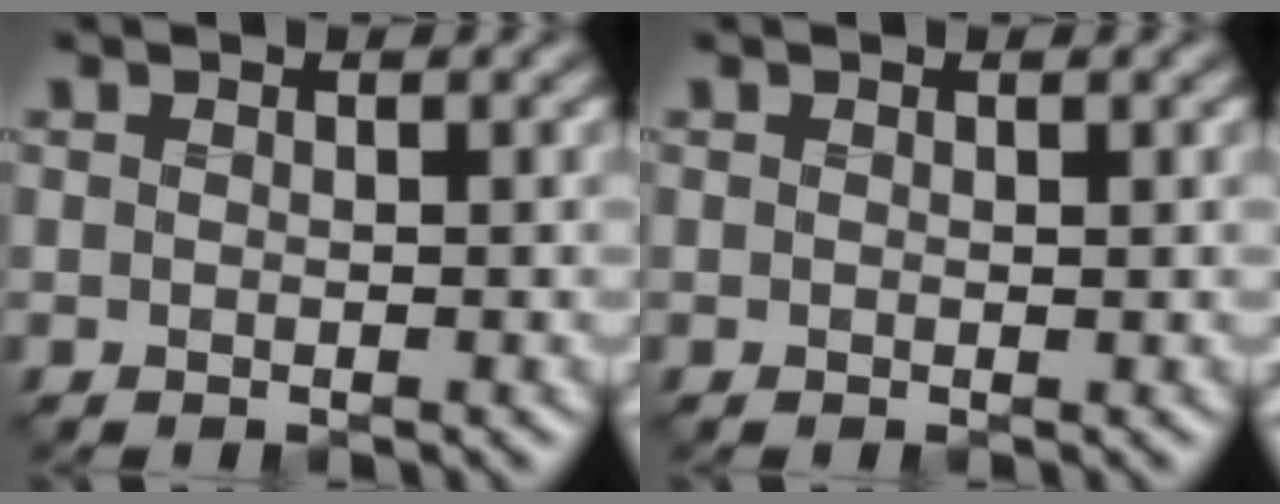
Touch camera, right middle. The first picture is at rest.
{"total": 0.0}